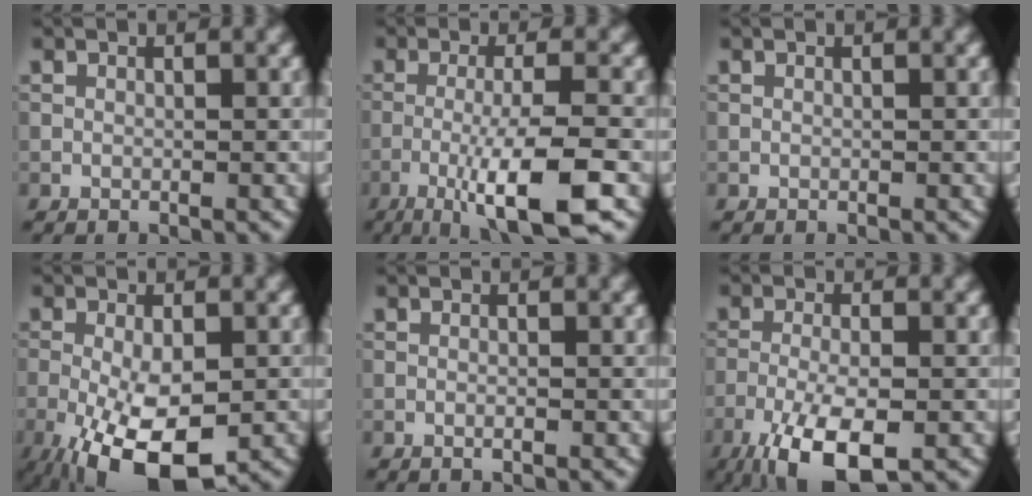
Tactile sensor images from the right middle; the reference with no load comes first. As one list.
[{"total": 8.1, "force": [-3.6, 1.3, 7.2], "torque": [-0.108, 0.006, -0.069]}, {"total": 0.0}, {"total": 8.9, "force": [-3.7, 3.6, 7.2], "torque": [-0.144, -0.021, -0.052]}, {"total": 0.6, "force": [-0.2, 0.1, 0.5], "torque": [-0.010, -0.003, -0.004]}, {"total": 7.4, "force": [-4.1, 2.3, 5.7], "torque": [-0.117, -0.012, -0.078]}]